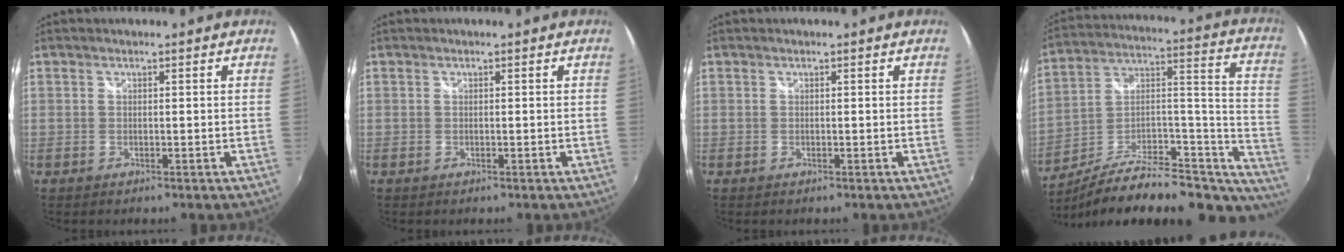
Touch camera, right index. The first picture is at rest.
{"total": 0.0}
{"total": 0.0}
{"total": 25.6, "force": [-17.0, 10.7, 15.9], "torque": [-0.213, 0.034, -0.250]}